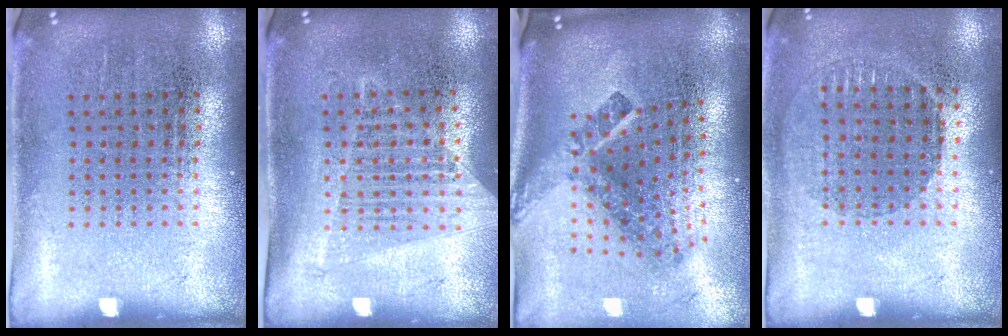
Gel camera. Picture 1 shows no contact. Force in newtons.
{"total": 1.3, "press": 1.2, "slide": 0.4}
{"total": 2.7, "press": 1.6, "slide": 2.1}
{"total": 0.9, "press": 0.8, "slide": 0.3}